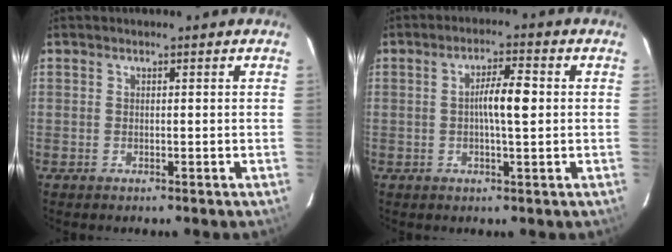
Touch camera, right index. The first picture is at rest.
{"total": 5.2, "force": [0.2, 0.6, 5.1], "torque": [-0.091, 0.009, 0.001]}